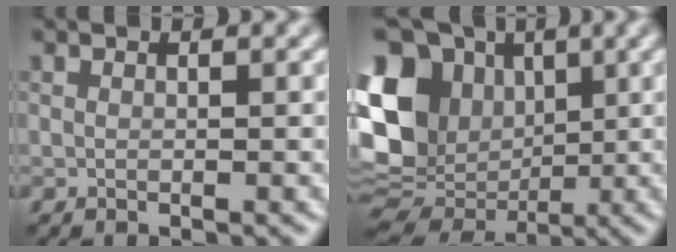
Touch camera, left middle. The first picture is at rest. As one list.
[{"total": 12.2, "force": [0.4, 9.7, 7.3], "torque": [-0.154, 0.011, 0.022]}]